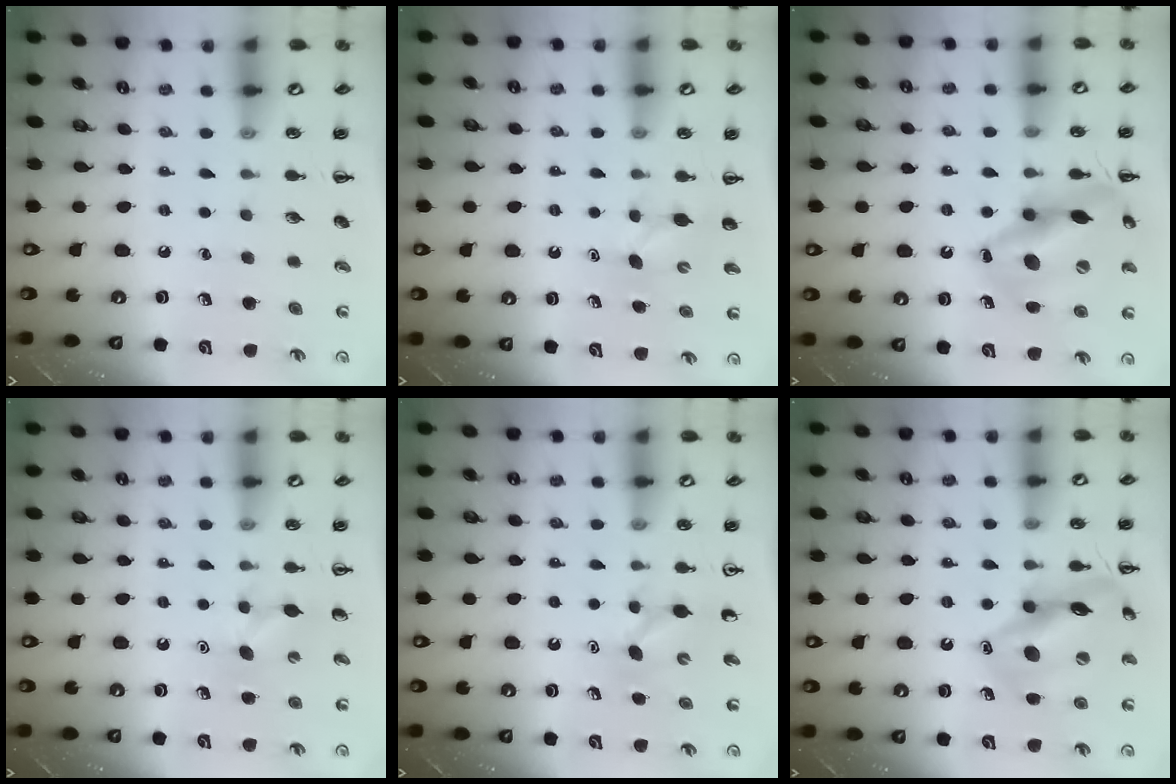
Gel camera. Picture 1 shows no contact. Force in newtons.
{"total": 3.5, "press": 3.4, "slide": 0.8}
{"total": 17.7, "press": 17.6, "slide": 1.8}
{"total": 4.7, "press": 4.4, "slide": 1.5}
{"total": 2.9, "press": 2.7, "slide": 1.1}
{"total": 15.7, "press": 15.6, "slide": 2.0}